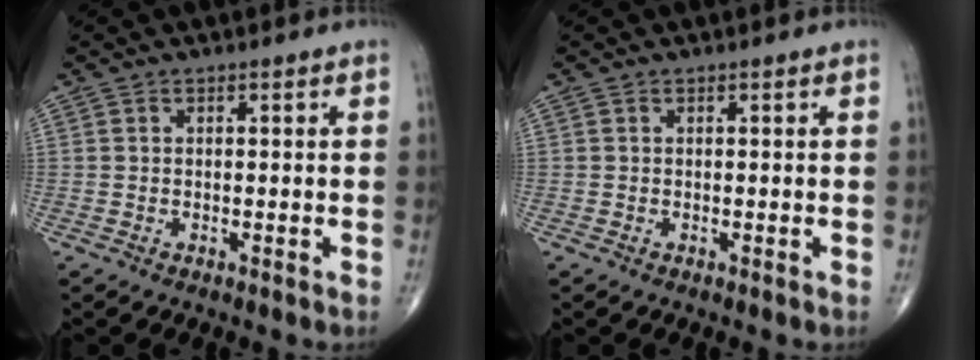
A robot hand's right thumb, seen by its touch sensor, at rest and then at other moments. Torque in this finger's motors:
{"motor_torque": [-0.24, 0.18, 0.02, 0.06, 0.02]}